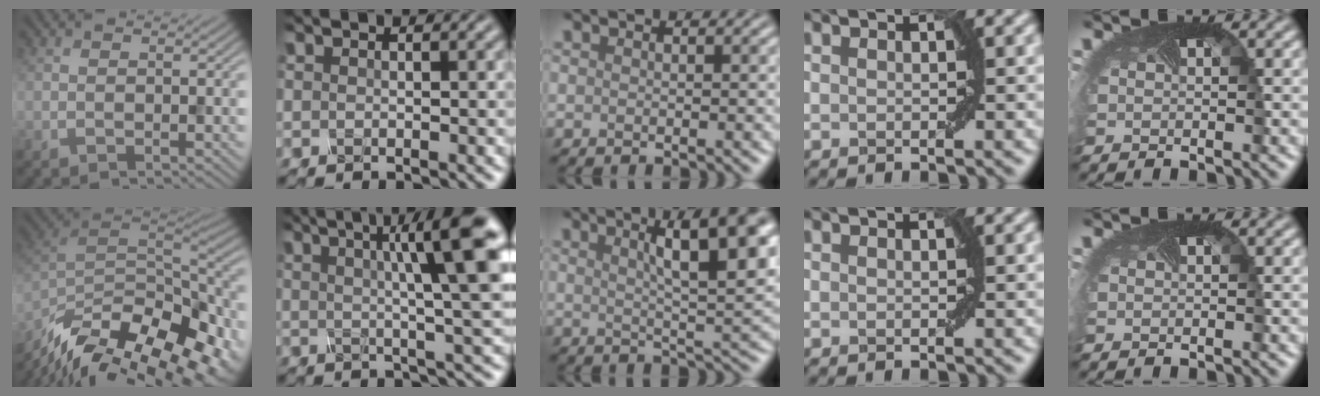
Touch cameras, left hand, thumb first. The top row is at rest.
{"thumb": {"total": 17.9, "force": [-12.6, 7.4, 10.3], "torque": [-0.204, -0.029, -0.192]}, "index": {"total": 10.3, "force": [2.7, 2.0, 9.7], "torque": [-0.108, 0.014, 0.044]}, "middle": {"total": 9.4, "force": [3.5, 2.5, 8.4], "torque": [-0.092, 0.017, 0.050]}}